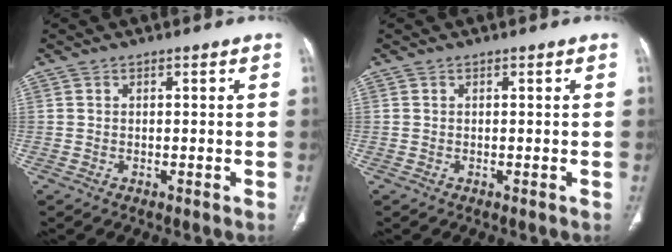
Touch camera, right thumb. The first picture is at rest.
{"total": 0.0}